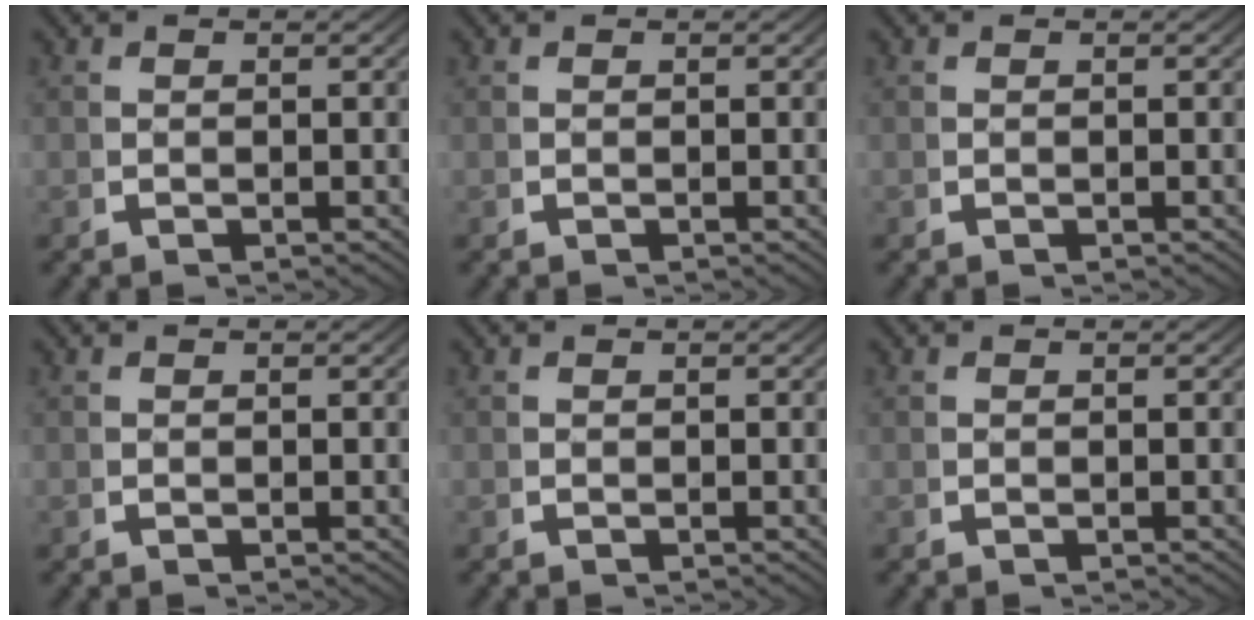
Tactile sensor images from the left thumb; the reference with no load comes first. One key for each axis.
{"total": 0.0}
{"total": 0.0}
{"total": 0.0}
{"total": 0.0}
{"total": 0.0}